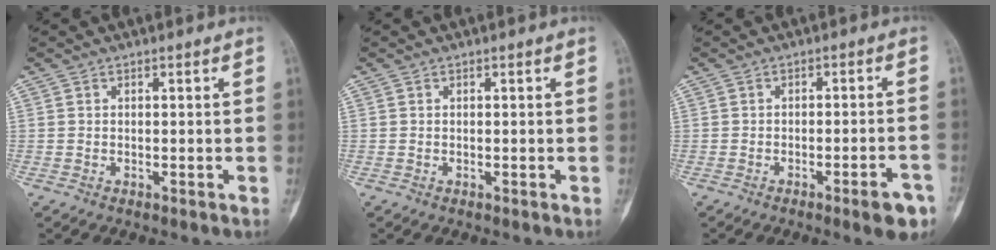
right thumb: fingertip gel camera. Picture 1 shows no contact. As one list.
[{"total": 0.0}, {"total": 5.6, "force": [-3.2, 1.0, 4.5], "torque": [-0.052, 0.015, -0.038]}]